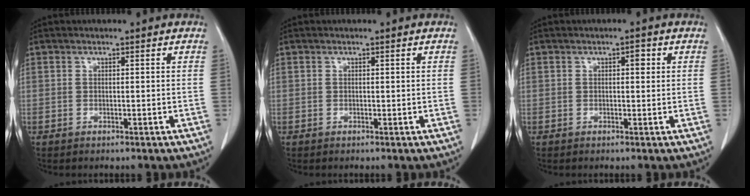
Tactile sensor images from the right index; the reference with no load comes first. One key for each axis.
{"total": 0.0}
{"total": 1.6, "fx": 0.5, "fy": 0.7, "fz": 1.3, "tx": -0.013, "ty": 0.003, "tz": 0.005}